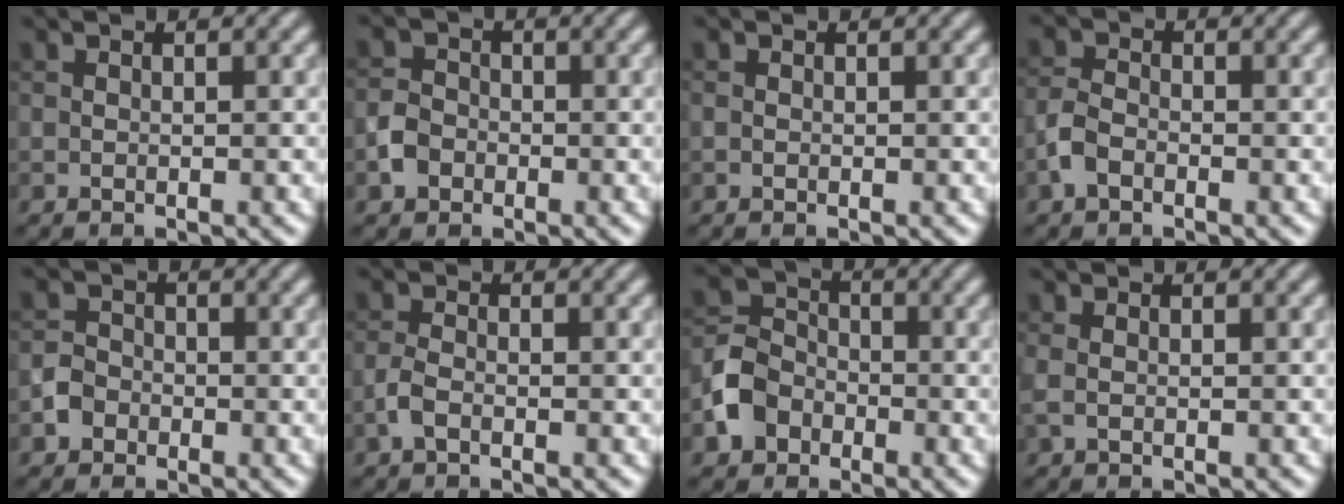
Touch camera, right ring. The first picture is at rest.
{"total": 2.3, "force": [-1.0, 1.9, 0.9], "torque": [-0.012, 0.003, -0.025]}
{"total": 0.0}
{"total": 2.3, "force": [-1.3, 1.4, 1.3], "torque": [-0.028, 0.005, -0.033]}
{"total": 2.1, "force": [-1.0, 1.7, 0.6], "torque": [-0.005, 0.005, -0.025]}
{"total": 1.7, "force": [-0.9, 0.8, 1.3], "torque": [-0.028, 0.002, -0.023]}
{"total": 4.6, "force": [-2.2, 3.6, 1.7], "torque": [-0.038, 0.004, -0.051]}
{"total": 0.8, "force": [0.0, 0.3, 0.7], "torque": [-0.019, -0.001, -0.001]}